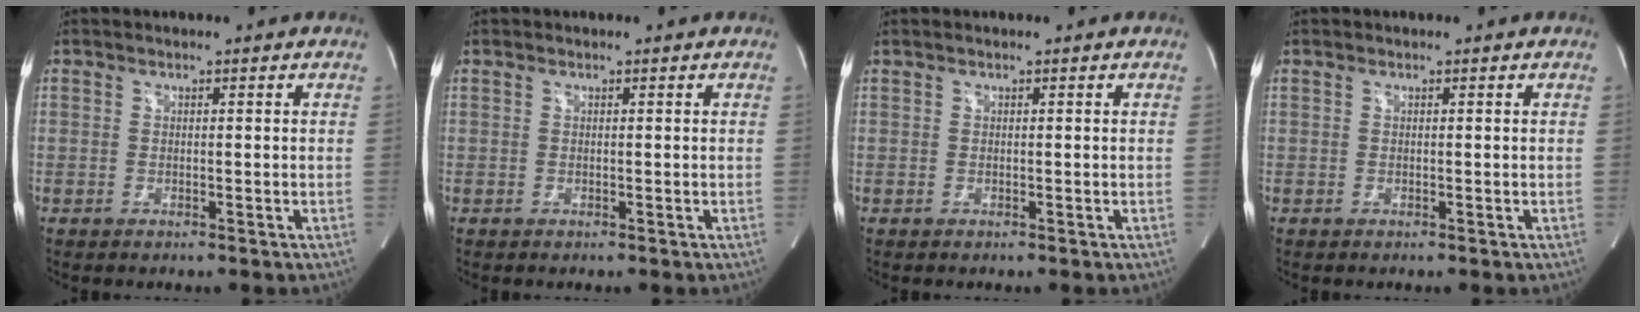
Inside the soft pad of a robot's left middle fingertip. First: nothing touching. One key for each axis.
{"total": 0.0}
{"total": 0.0}
{"total": 0.0}